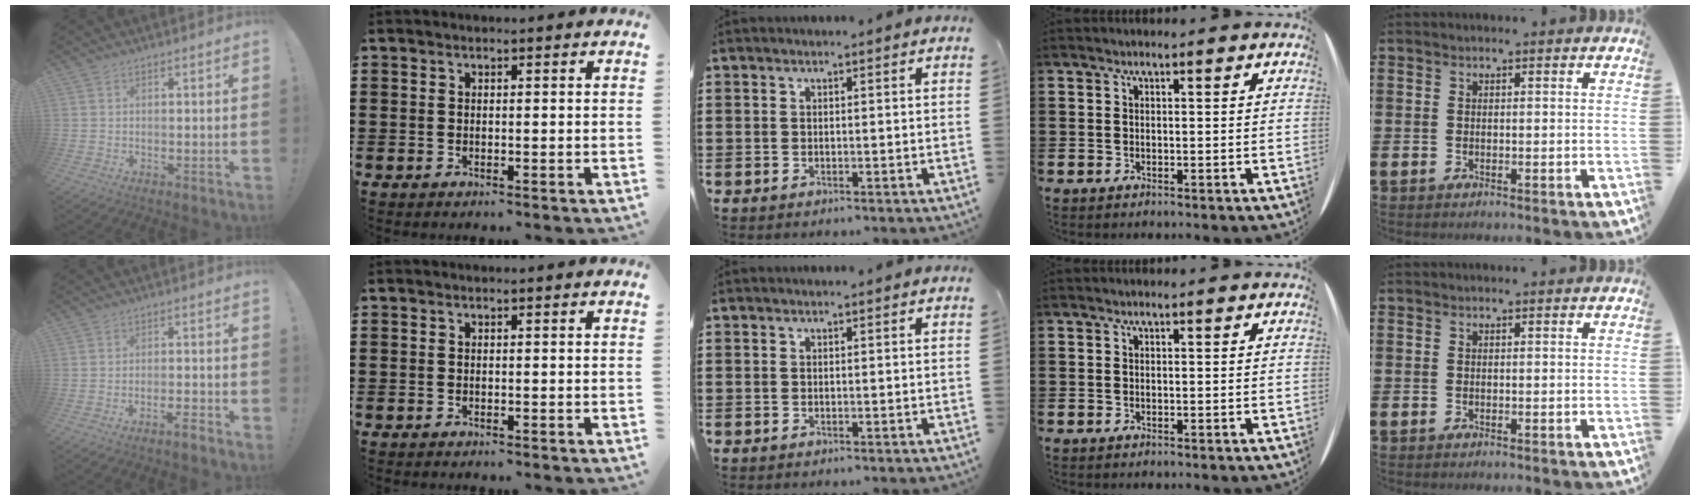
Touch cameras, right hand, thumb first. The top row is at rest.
{"thumb": {"total": 3.8, "force": [-2.8, 0.5, 2.5], "torque": [-0.037, 0.014, -0.047]}}